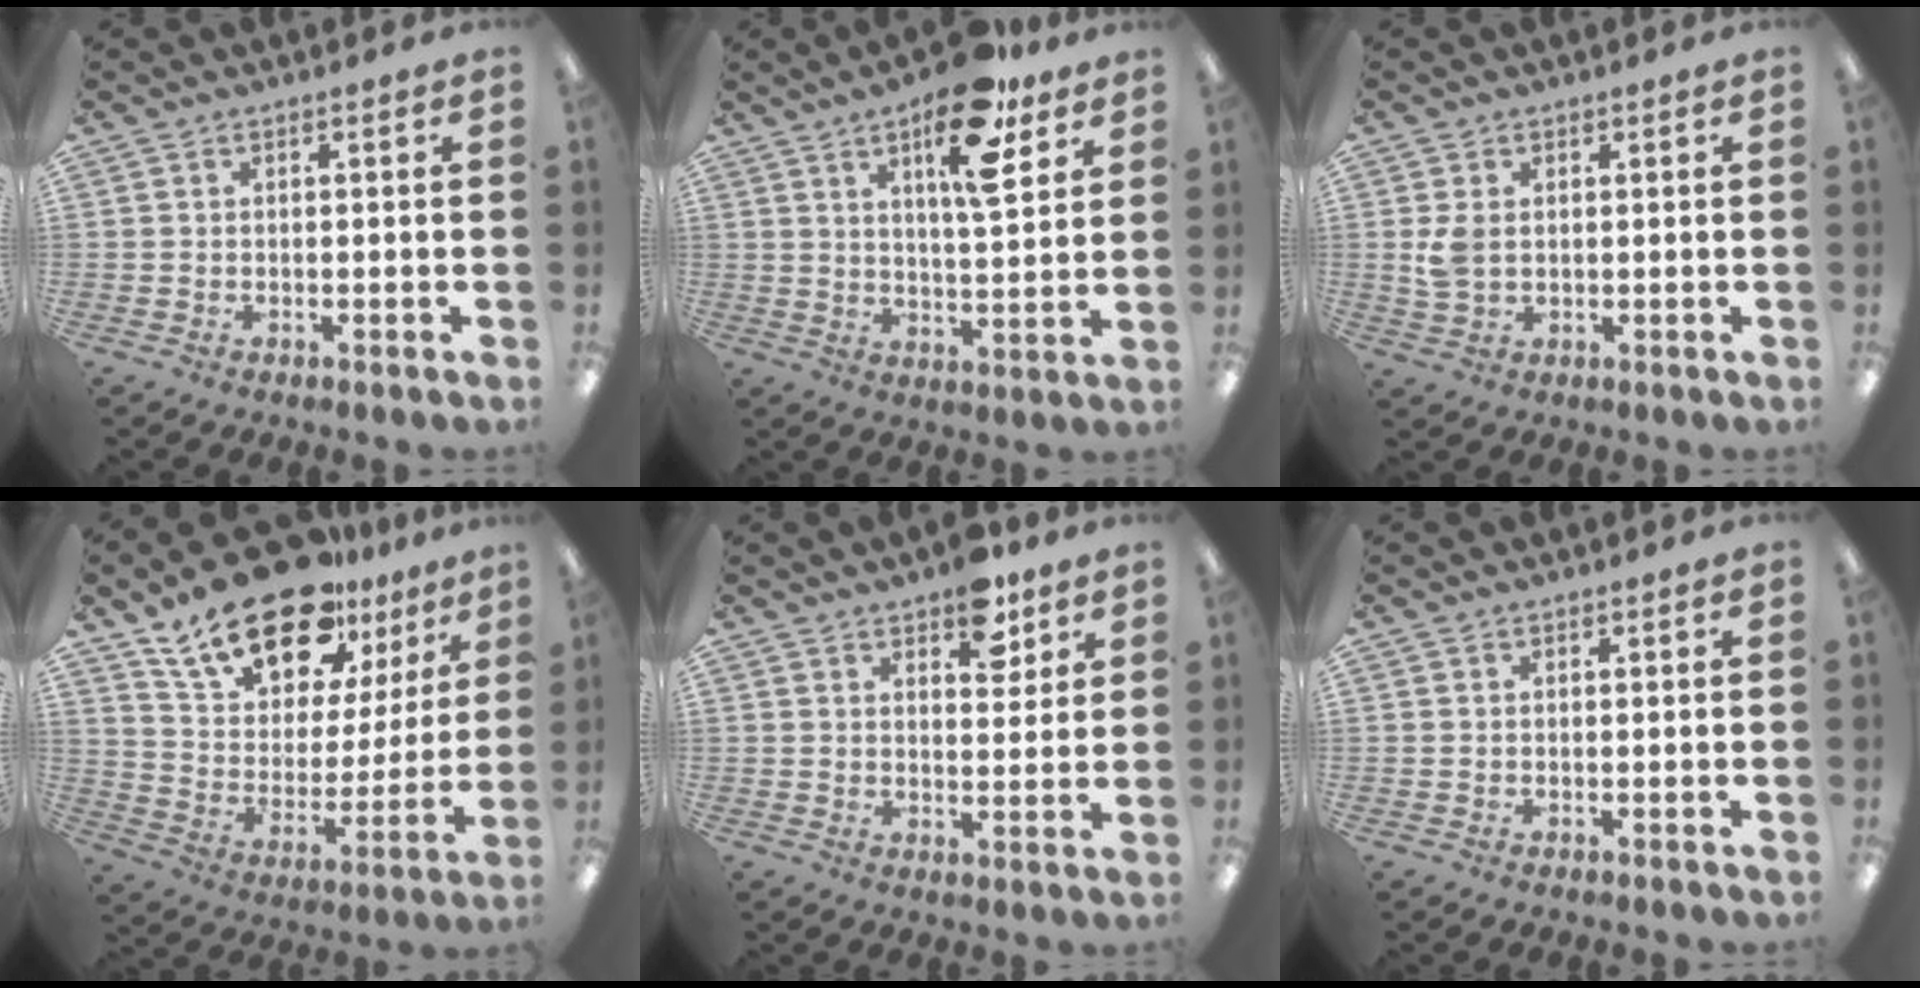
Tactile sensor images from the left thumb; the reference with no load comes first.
{"total": 15.3, "force": [9.0, 5.3, 11.1], "torque": [-0.161, -0.040, 0.144]}
{"total": 4.4, "force": [0.8, 3.0, 3.1], "torque": [-0.061, 0.000, 0.013]}
{"total": 20.5, "force": [15.4, 9.5, 9.5], "torque": [-0.176, -0.094, 0.275]}
{"total": 7.6, "force": [5.4, 3.8, 3.8], "torque": [-0.025, -0.032, 0.088]}
{"total": 0.0}